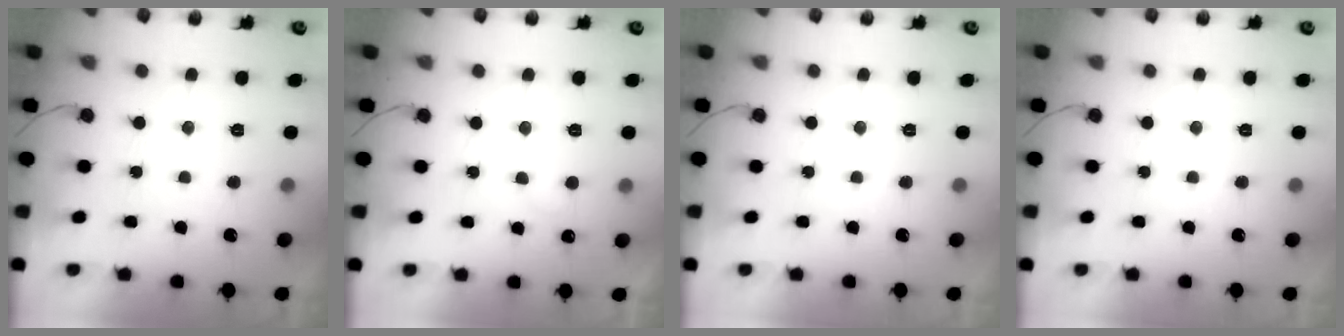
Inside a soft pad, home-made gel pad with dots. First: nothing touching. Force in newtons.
{"total": 5.1, "press": 5.1, "slide": 0.3}
{"total": 0.0}
{"total": 0.0}